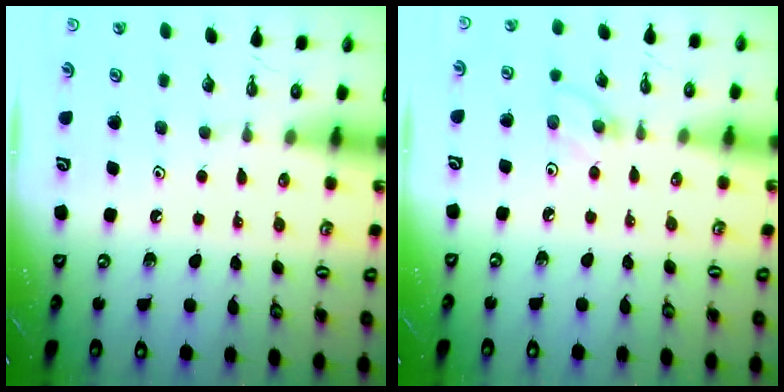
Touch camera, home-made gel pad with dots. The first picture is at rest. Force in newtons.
{"total": 3.8, "press": 3.8, "slide": 0.4}